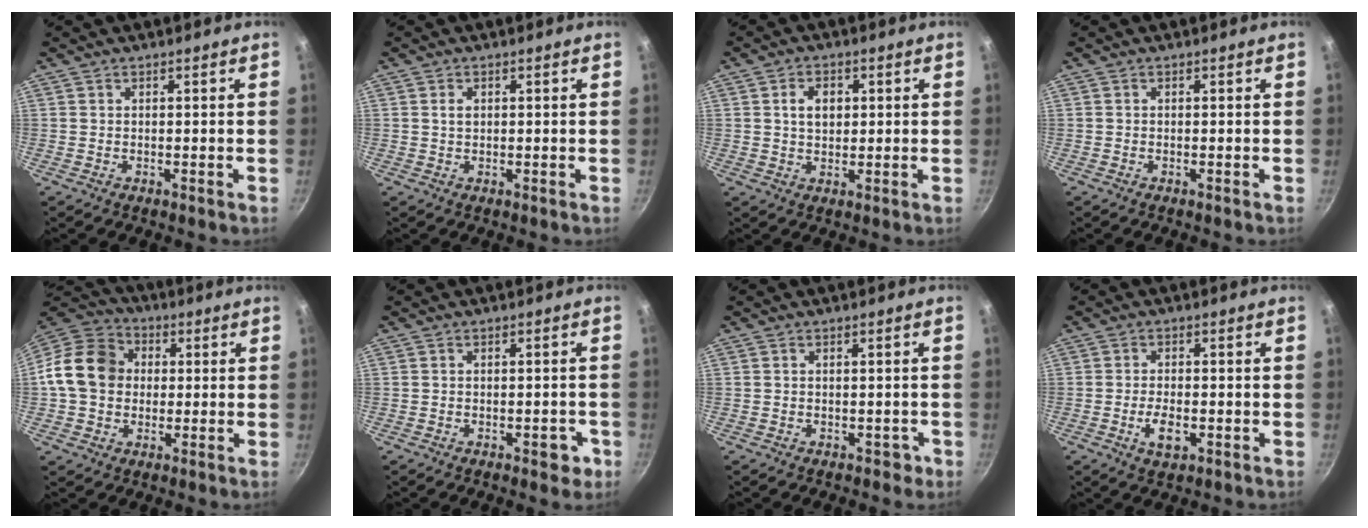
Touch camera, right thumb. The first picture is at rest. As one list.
[{"total": 1.6, "force": [0.4, 1.1, 1.1], "torque": [-0.017, 0.001, 0.007]}, {"total": 4.9, "force": [1.1, 3.4, 3.3], "torque": [-0.036, 0.001, 0.019]}, {"total": 0.0}, {"total": 13.9, "force": [0.6, 11.6, 7.5], "torque": [-0.111, 0.028, -0.007]}, {"total": 3.6, "force": [-1.7, 1.9, 2.6], "torque": [-0.014, 0.018, -0.015]}, {"total": 1.9, "force": [-0.9, 1.4, 0.8], "torque": [0.004, 0.020, 0.002]}, {"total": 4.7, "force": [-1.5, 2.3, 3.8], "torque": [-0.068, 0.005, -0.026]}]